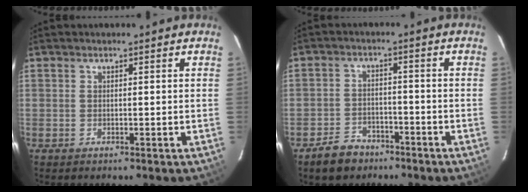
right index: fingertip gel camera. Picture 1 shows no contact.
{"total": 6.4, "force": [-4.6, 4.2, 1.6], "torque": [-0.052, 0.018, -0.068]}